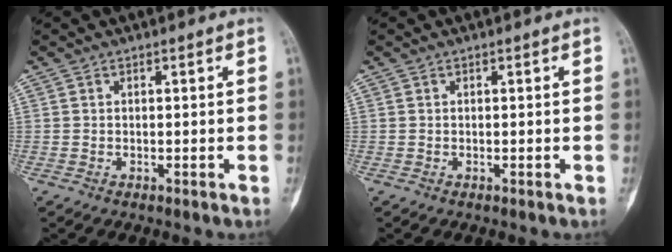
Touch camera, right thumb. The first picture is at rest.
{"total": 0.0}